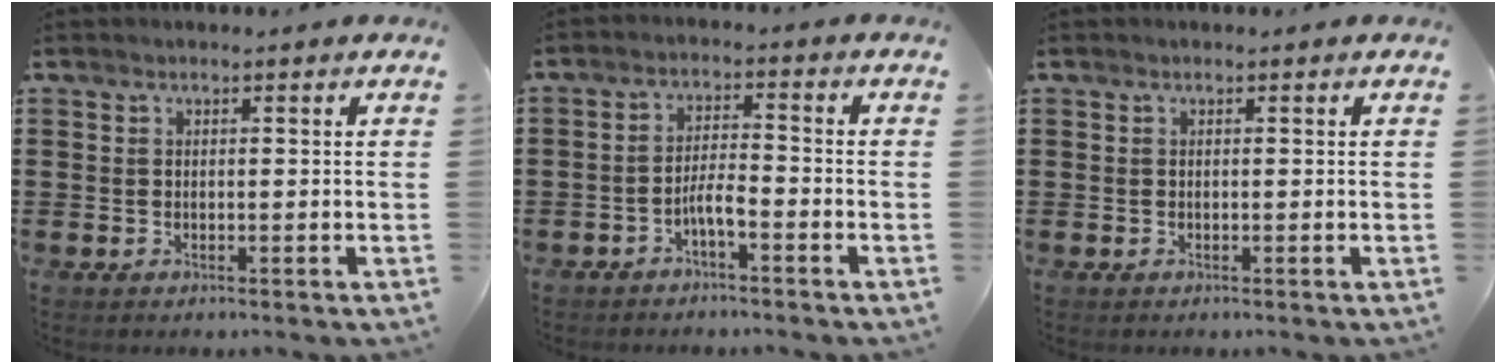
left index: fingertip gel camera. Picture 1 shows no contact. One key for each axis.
{"total": 3.7, "fx": -2.1, "fy": 0.6, "fz": 3.0, "tx": -0.061, "ty": 0.005, "tz": -0.042}
{"total": 0.0}